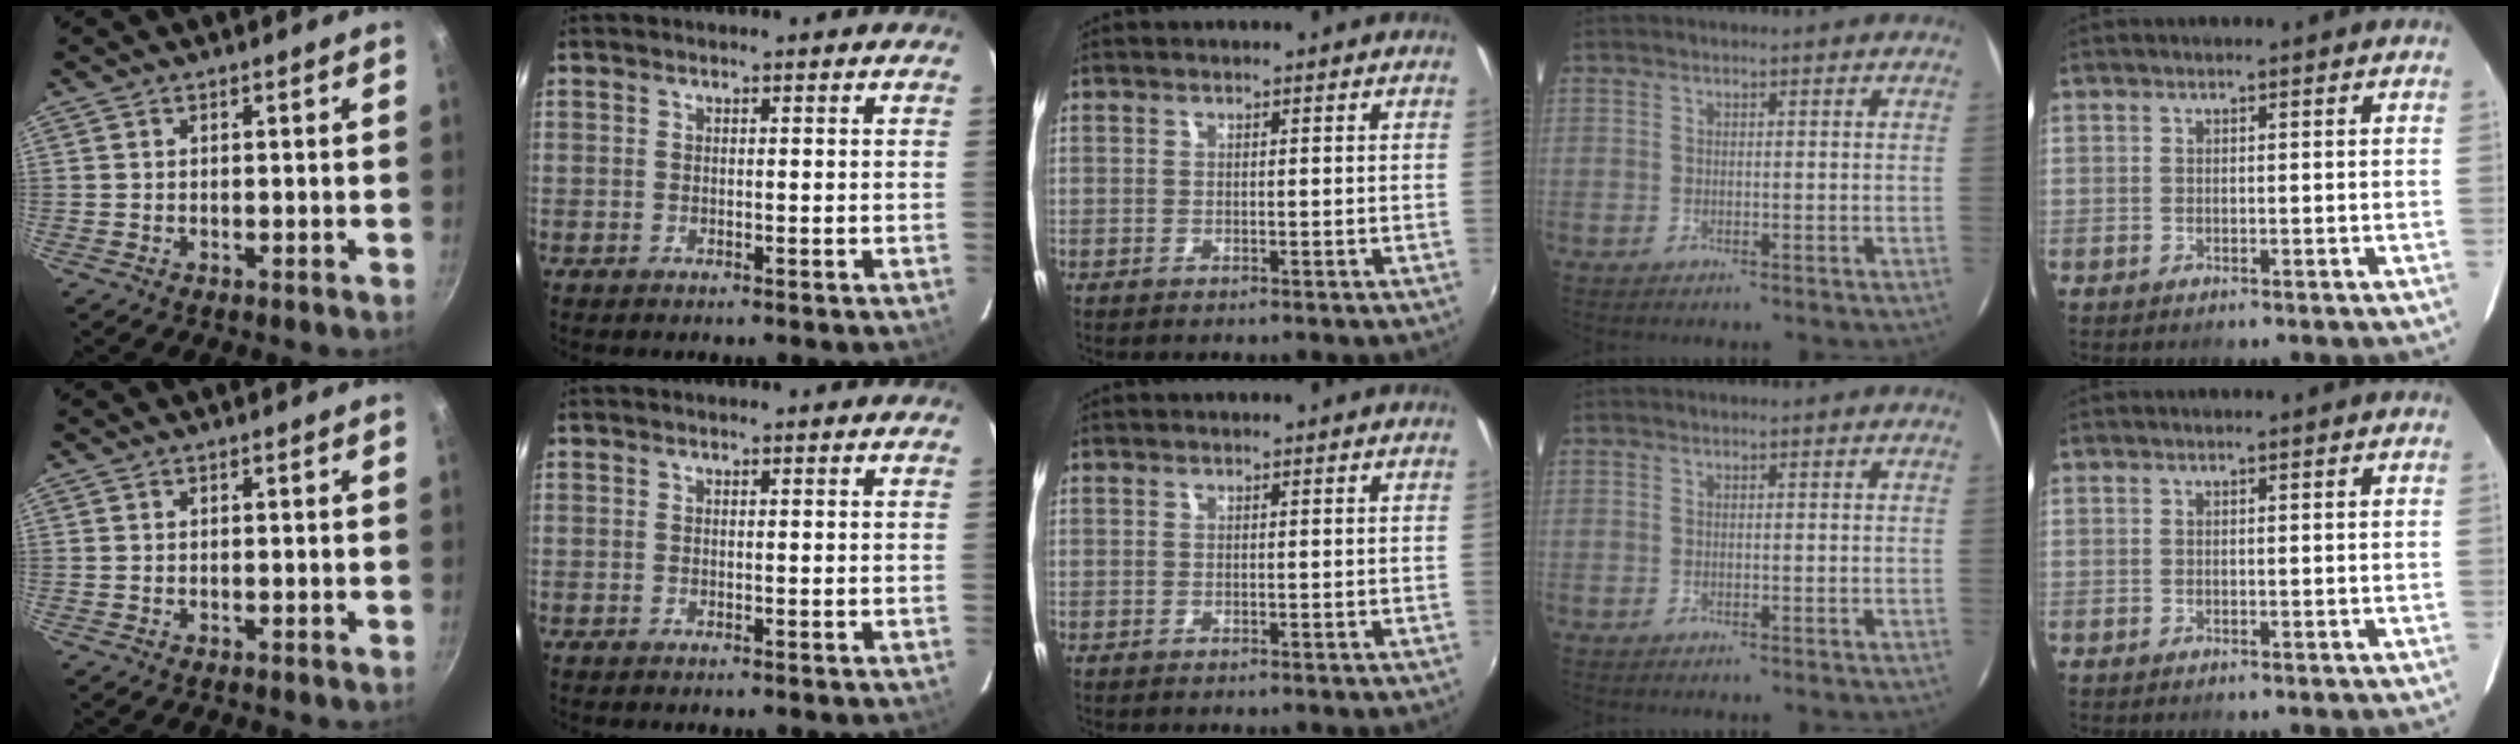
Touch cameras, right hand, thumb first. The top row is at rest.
{}